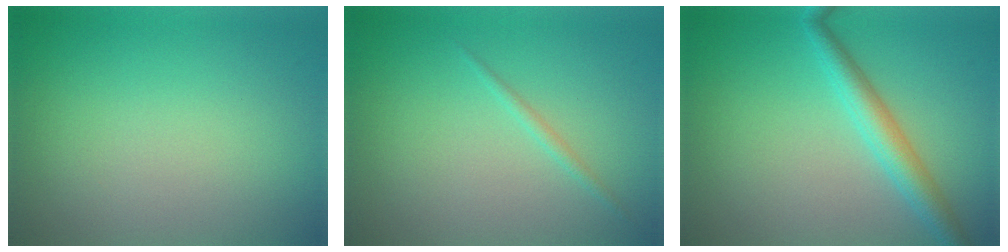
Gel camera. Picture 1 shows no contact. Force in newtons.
{"total": 0.8, "press": 0.8, "slide": 0.1}
{"total": 3.4, "press": 3.4, "slide": 0.0}